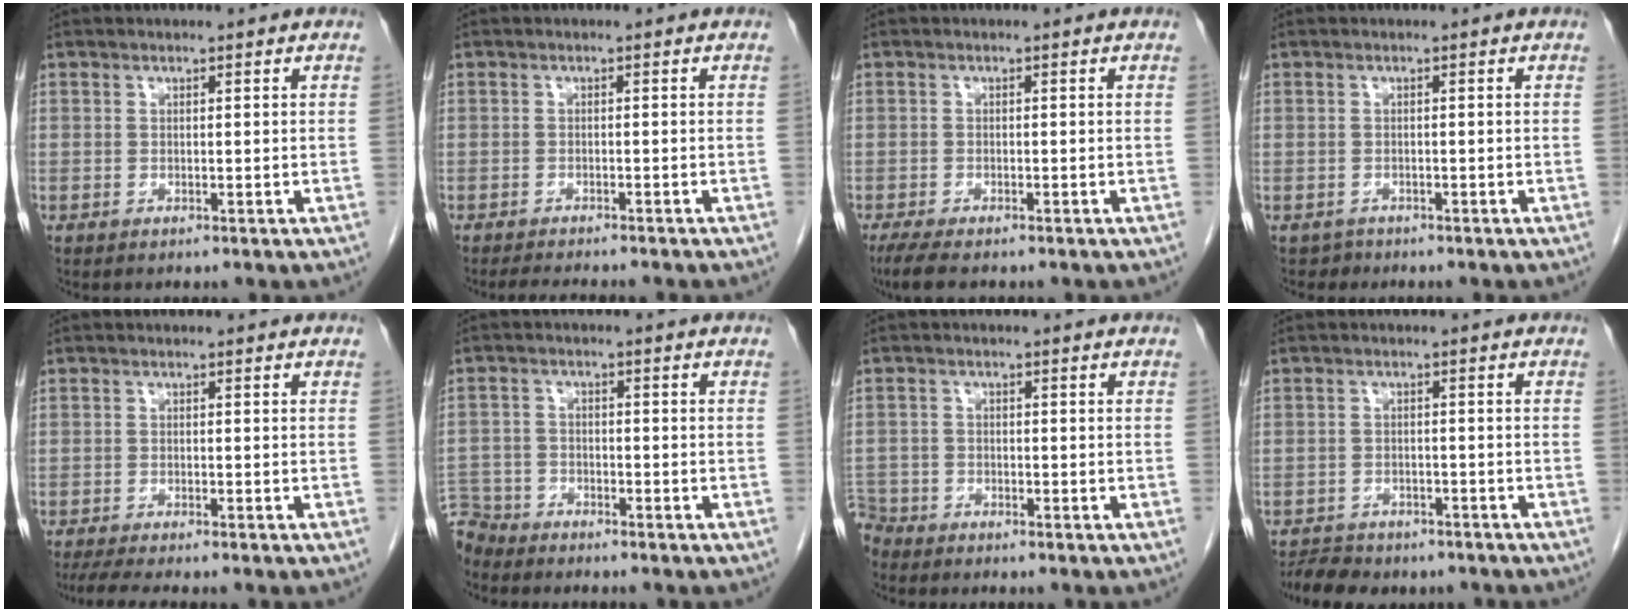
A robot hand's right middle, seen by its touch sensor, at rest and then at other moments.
{"total": 6.2, "force": [-5.5, 0.6, 2.7], "torque": [-0.032, -0.010, -0.078]}
{"total": 4.7, "force": [-3.7, 1.1, 2.8], "torque": [-0.052, -0.014, -0.056]}
{"total": 1.1, "force": [-0.9, 0.6, -0.4], "torque": [0.001, 0.002, -0.015]}
{"total": 6.5, "force": [-5.4, 0.3, 3.5], "torque": [-0.049, -0.013, -0.085]}
{"total": 6.5, "force": [-6.1, 2.3, -0.1], "torque": [0.001, -0.002, -0.116]}
{"total": 4.3, "force": [-4.0, 1.5, -0.2], "torque": [0.009, -0.007, -0.080]}
{"total": 7.7, "force": [-6.6, 3.3, 2.3], "torque": [-0.040, -0.001, -0.092]}